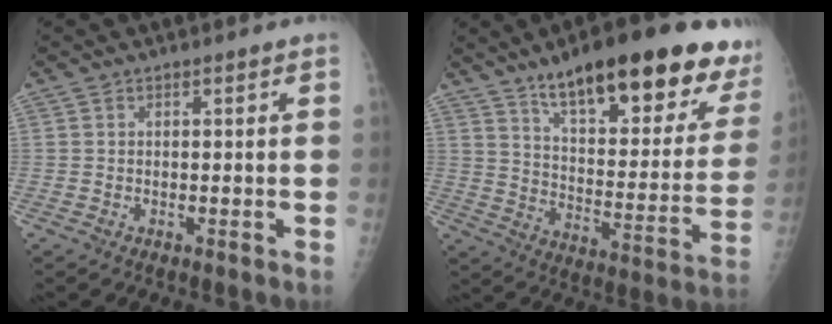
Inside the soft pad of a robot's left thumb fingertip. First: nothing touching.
{"total": 28.2, "force": [18.8, 8.0, 19.4], "torque": [-0.236, -0.066, 0.270]}